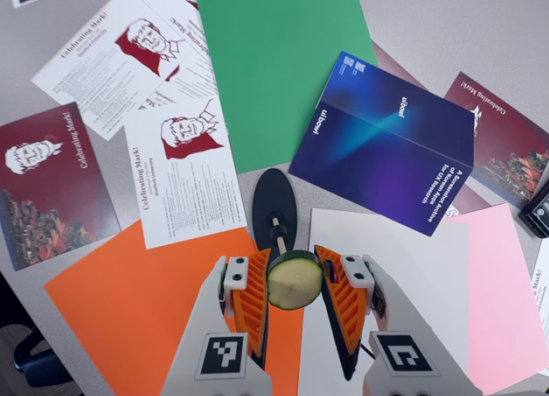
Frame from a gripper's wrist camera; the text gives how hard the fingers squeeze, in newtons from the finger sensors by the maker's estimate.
{"total": 15.8, "left": 16.6, "right": 15.1}